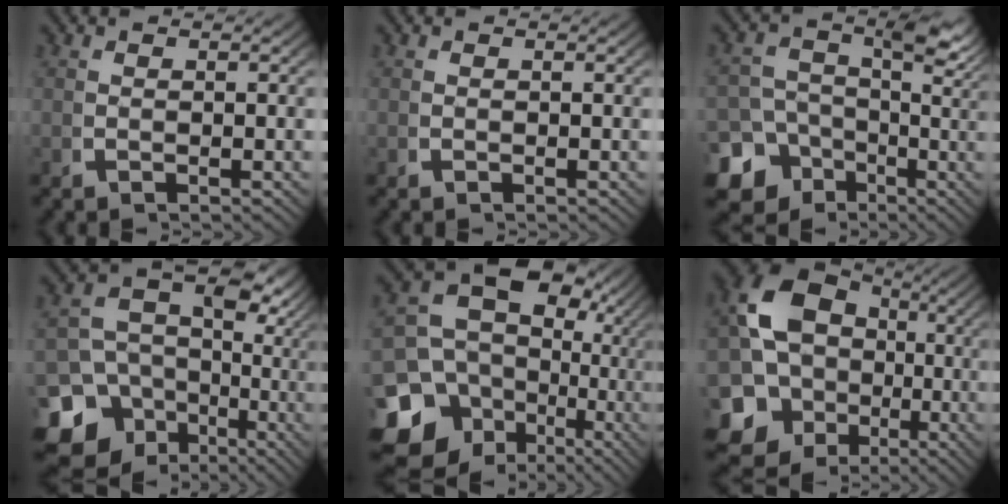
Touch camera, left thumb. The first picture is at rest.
{"total": 0.0}
{"total": 13.0, "force": [-3.8, 10.8, 6.1], "torque": [-0.097, -0.050, -0.056]}
{"total": 17.3, "force": [-3.5, 13.8, 9.8], "torque": [-0.182, -0.070, -0.041]}
{"total": 16.4, "force": [-2.0, 13.0, 9.8], "torque": [-0.204, -0.079, -0.004]}
{"total": 17.6, "force": [-2.4, 15.0, 8.9], "torque": [-0.206, -0.076, -0.020]}